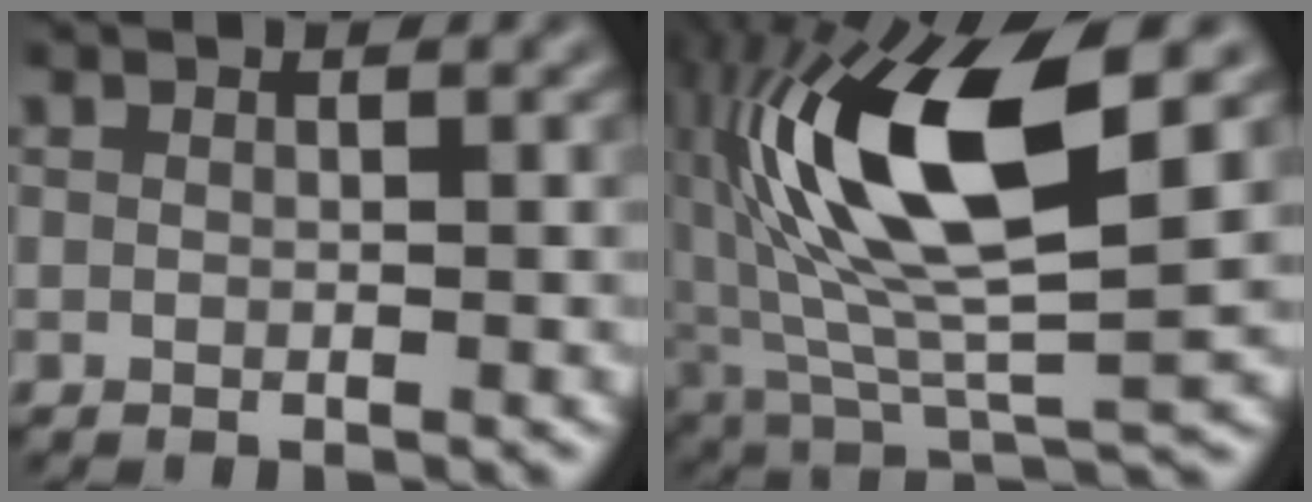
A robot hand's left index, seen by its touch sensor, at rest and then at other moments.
{"total": 13.9, "force": [3.1, 4.3, 12.8], "torque": [-0.245, 0.011, 0.052]}